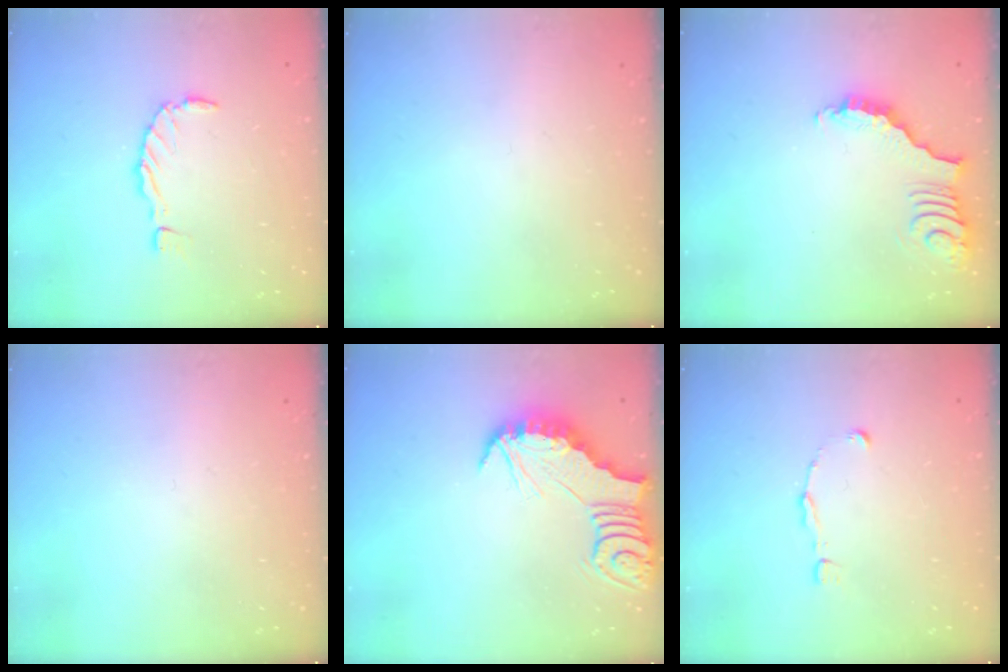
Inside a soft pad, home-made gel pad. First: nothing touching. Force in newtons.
{"total": 0.0}
{"total": 3.7, "press": 3.7, "slide": 0.7}
{"total": 0.0}
{"total": 2.3, "press": 2.3, "slide": 0.3}
{"total": 0.9, "press": 0.9, "slide": 0.0}